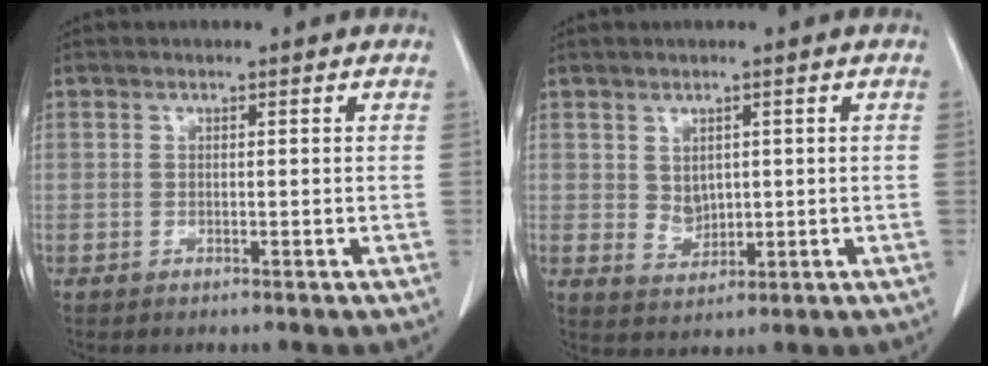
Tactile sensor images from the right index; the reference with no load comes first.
{"total": 3.1, "force": [0.7, 2.4, 1.8], "torque": [-0.035, -0.003, 0.025]}